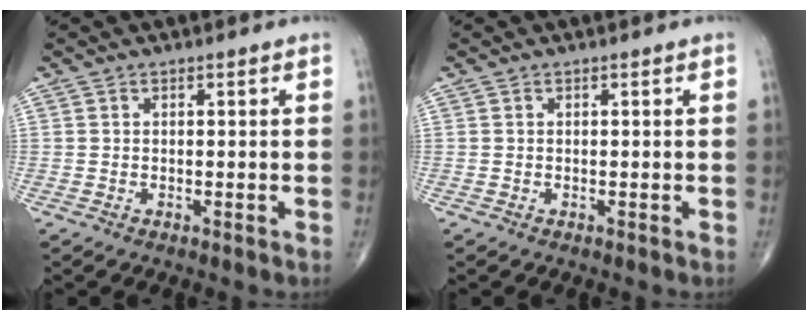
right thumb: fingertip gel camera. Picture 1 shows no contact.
{"total": 0.0}